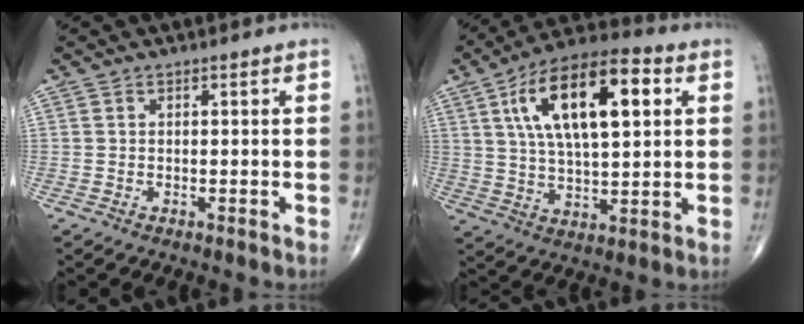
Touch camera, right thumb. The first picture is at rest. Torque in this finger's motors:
{"motor_torque": [-0.45, 1.03, 1.27, 0.37, 0.16]}